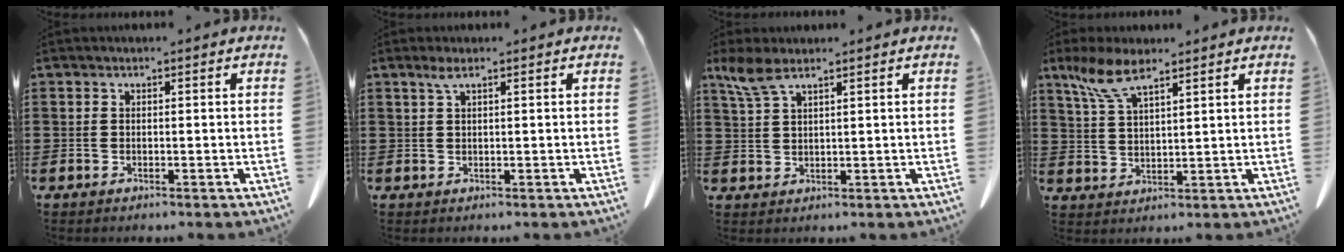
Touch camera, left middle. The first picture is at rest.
{"total": 1.8, "force": [0.9, 0.3, 1.5], "torque": [-0.032, 0.003, 0.015]}
{"total": 4.4, "force": [2.9, 1.1, 3.2], "torque": [-0.078, -0.003, 0.052]}
{"total": 7.3, "force": [5.0, 1.8, 5.0], "torque": [-0.119, -0.006, 0.089]}